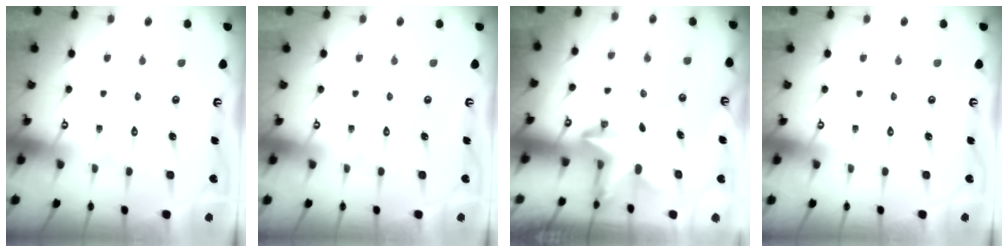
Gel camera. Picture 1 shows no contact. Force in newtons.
{"total": 0.0}
{"total": 2.4, "press": 2.3, "slide": 0.4}
{"total": 0.0}